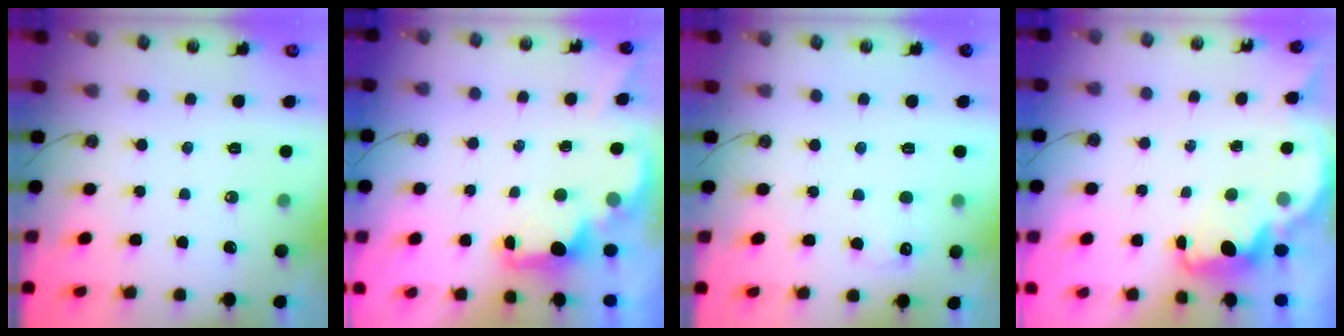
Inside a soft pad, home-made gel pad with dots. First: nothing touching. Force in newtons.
{"total": 1.9, "press": 1.7, "slide": 0.7}
{"total": 3.4, "press": 3.3, "slide": 1.0}
{"total": 2.3, "press": 2.2, "slide": 0.6}